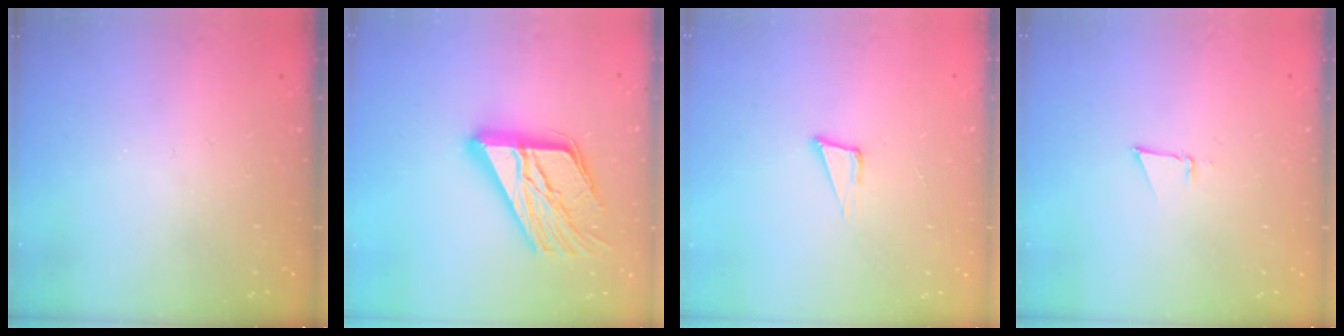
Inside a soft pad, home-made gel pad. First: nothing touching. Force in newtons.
{"total": 21.0, "press": 20.9, "slide": 2.1}
{"total": 5.1, "press": 3.9, "slide": 3.2}
{"total": 3.0, "press": 2.9, "slide": 0.8}